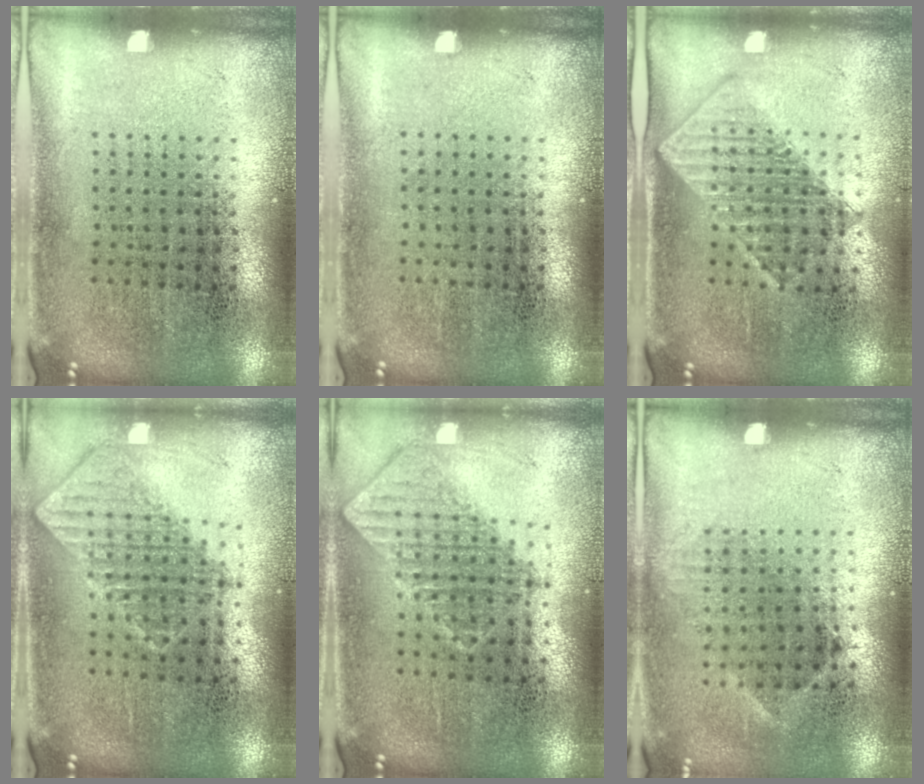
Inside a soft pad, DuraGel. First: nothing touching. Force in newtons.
{"total": 0.0}
{"total": 1.4, "press": 1.3, "slide": 0.6}
{"total": 0.9, "press": 0.8, "slide": 0.2}
{"total": 0.9, "press": 0.8, "slide": 0.2}
{"total": 0.9, "press": 0.6, "slide": 0.6}